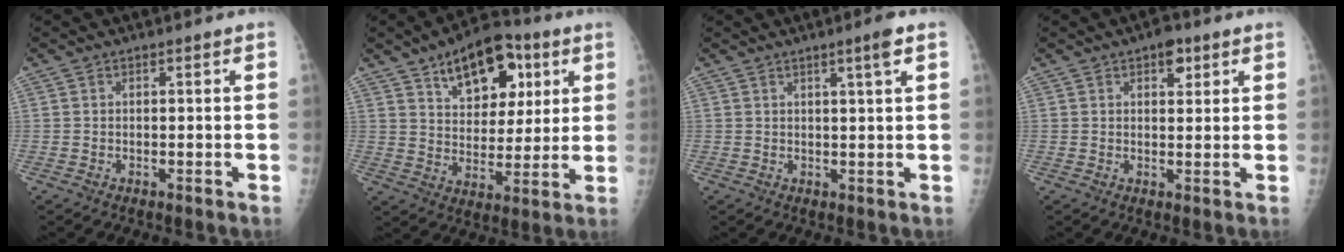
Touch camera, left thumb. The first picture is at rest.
{"total": 16.1, "force": [7.9, 9.4, 10.5], "torque": [-0.107, -0.023, 0.124]}
{"total": 3.2, "force": [1.7, -0.3, 2.7], "torque": [-0.046, -0.009, 0.030]}
{"total": 3.9, "force": [2.2, 2.0, 2.5], "torque": [-0.018, -0.007, 0.027]}